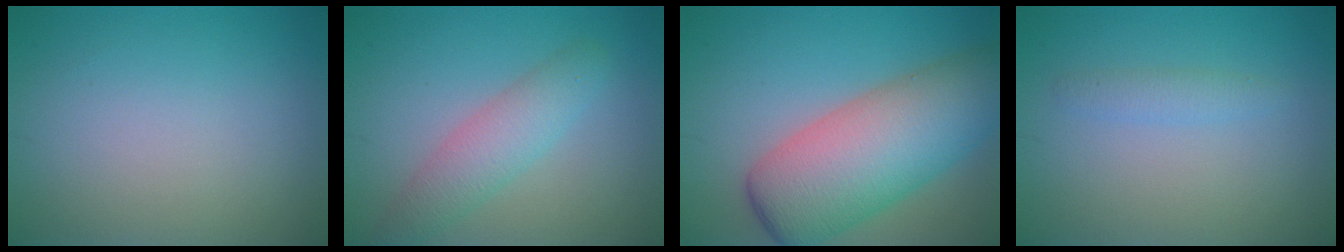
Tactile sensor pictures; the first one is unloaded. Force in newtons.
{"total": 3.6, "press": 3.6, "slide": 0.1}
{"total": 10.3, "press": 10.3, "slide": 0.4}
{"total": 1.3, "press": 1.3, "slide": 0.0}